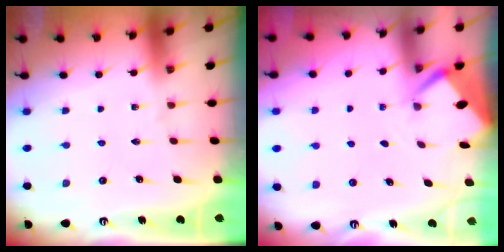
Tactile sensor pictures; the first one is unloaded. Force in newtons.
{"total": 2.6, "press": 2.6, "slide": 0.4}